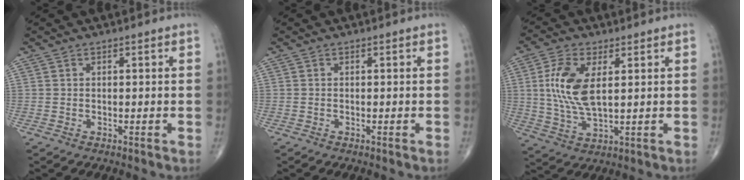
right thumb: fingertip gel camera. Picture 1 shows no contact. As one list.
[{"total": 0.0}, {"total": 10.7, "force": [2.2, 4.8, 9.2], "torque": [-0.200, -0.008, 0.048]}]